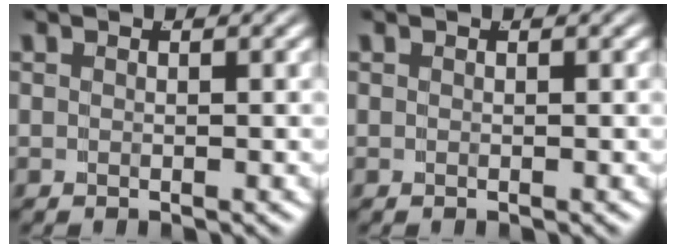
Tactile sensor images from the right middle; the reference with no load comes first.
{"total": 0.0}